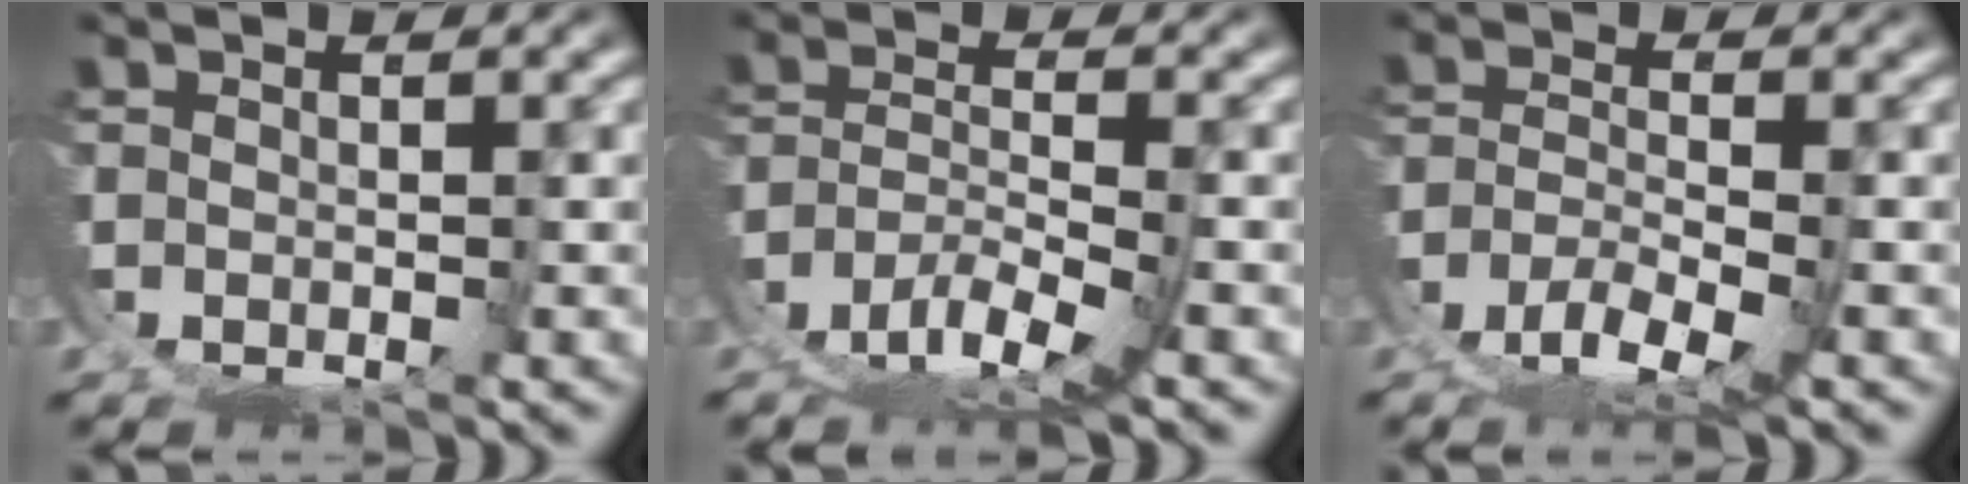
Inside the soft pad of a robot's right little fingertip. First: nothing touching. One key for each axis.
{"total": 5.5, "fx": -2.6, "fy": 2.0, "fz": 4.4, "tx": -0.069, "ty": -0.019, "tz": -0.037}
{"total": 4.1, "fx": -2.3, "fy": 0.5, "fz": 3.3, "tx": -0.046, "ty": -0.013, "tz": -0.033}